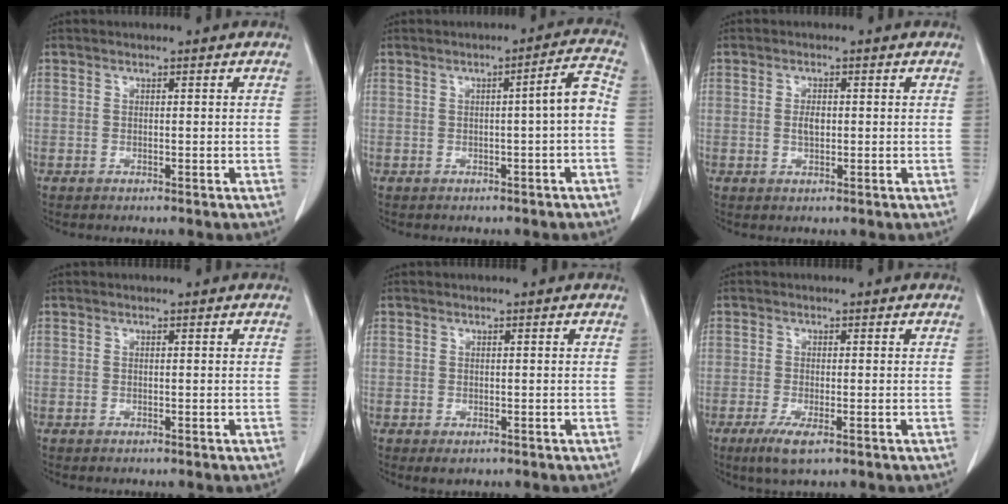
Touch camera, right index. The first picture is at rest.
{"total": 4.3, "force": [-0.7, -0.1, 4.2], "torque": [-0.055, 0.011, -0.010]}
{"total": 2.0, "force": [0.0, 0.9, 1.7], "torque": [-0.035, 0.001, 0.001]}
{"total": 0.0}
{"total": 1.1, "force": [-0.4, 0.9, 0.6], "torque": [-0.005, 0.001, -0.001]}
{"total": 3.7, "force": [-1.9, 0.8, 3.1], "torque": [-0.061, -0.010, -0.031]}